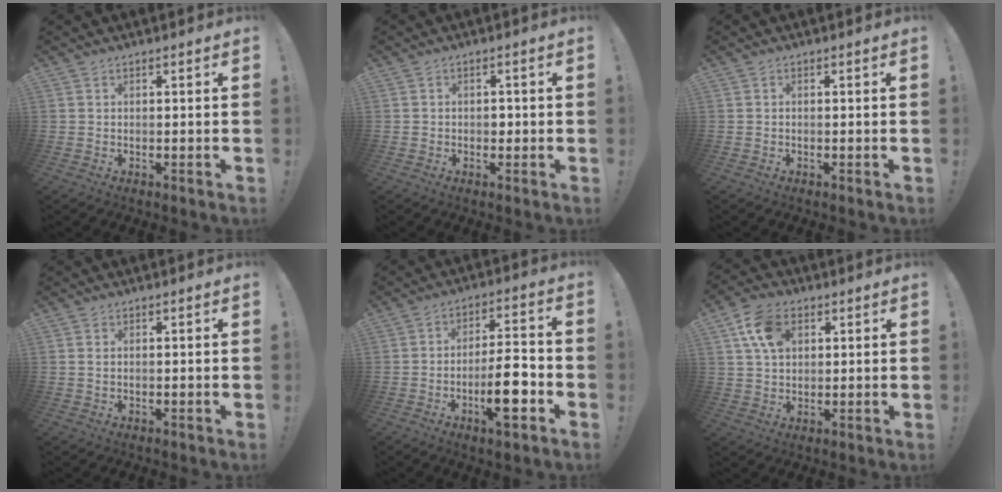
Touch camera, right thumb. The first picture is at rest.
{"total": 1.5, "force": [-0.2, 1.3, 0.7], "torque": [-0.006, 0.001, -0.007]}
{"total": 0.0}
{"total": 0.8, "force": [0.3, 0.3, 0.7], "torque": [-0.008, -0.001, 0.004]}
{"total": 12.3, "force": [-4.7, 3.4, 10.9], "torque": [-0.164, 0.015, -0.081]}
{"total": 10.3, "force": [3.8, 7.1, 6.4], "torque": [-0.101, 0.003, 0.074]}